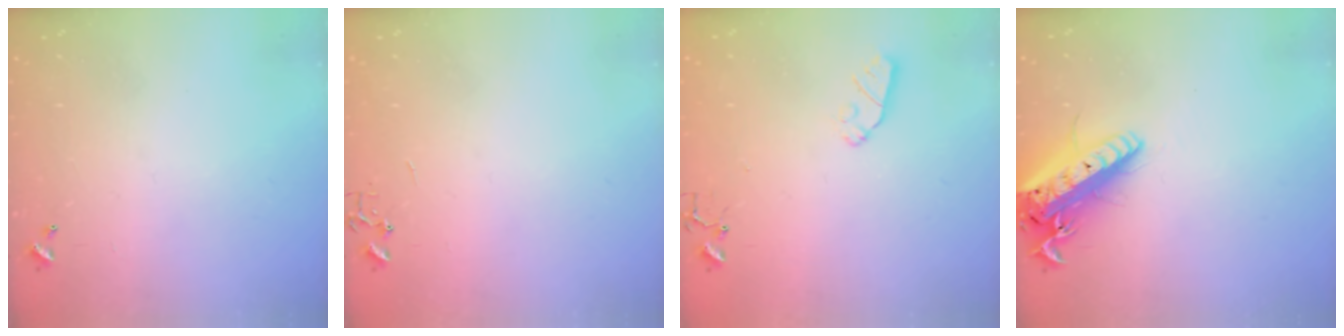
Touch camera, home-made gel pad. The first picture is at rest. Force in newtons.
{"total": 0.0}
{"total": 6.6, "press": 6.6, "slide": 0.2}
{"total": 19.8, "press": 19.4, "slide": 4.0}